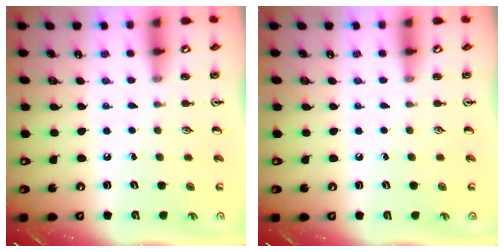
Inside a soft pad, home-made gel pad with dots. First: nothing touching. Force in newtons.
{"total": 0.0}